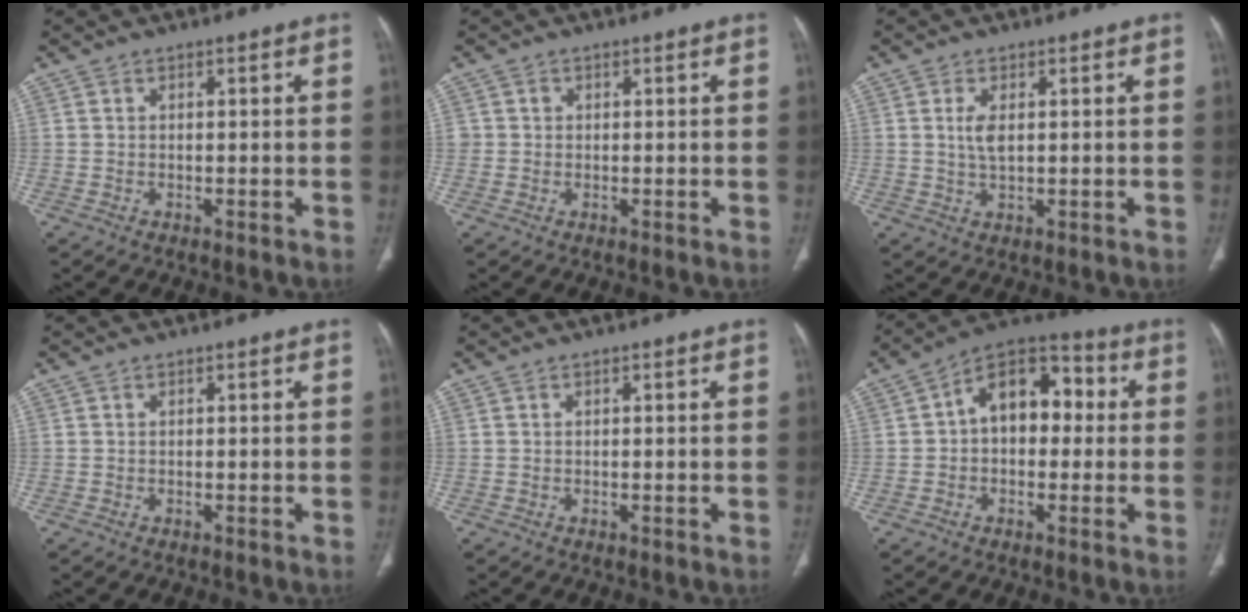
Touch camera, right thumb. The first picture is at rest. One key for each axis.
{"total": 1.1, "fx": 0.2, "fy": 1.1, "fz": 0.1, "tx": 0.008, "ty": 0.003, "tz": 0.002}
{"total": 3.5, "fx": 0.7, "fy": 1.6, "fz": 3.1, "tx": -0.066, "ty": -0.003, "tz": 0.018}
{"total": 0.0}
{"total": 0.0}
{"total": 12.8, "fx": 1.2, "fy": 8.4, "fz": 9.6, "tx": -0.108, "ty": 0.038, "tz": 0.004}